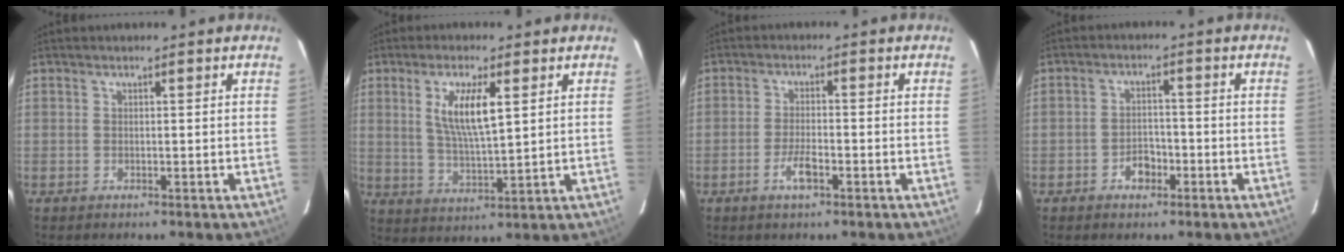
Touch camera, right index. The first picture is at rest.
{"total": 8.5, "force": [2.8, 2.1, 7.8], "torque": [-0.147, -0.004, 0.057]}
{"total": 4.1, "force": [-2.1, 1.2, 3.3], "torque": [-0.071, -0.001, -0.040]}
{"total": 3.8, "force": [-2.2, 2.5, 1.9], "torque": [-0.039, 0.009, -0.030]}